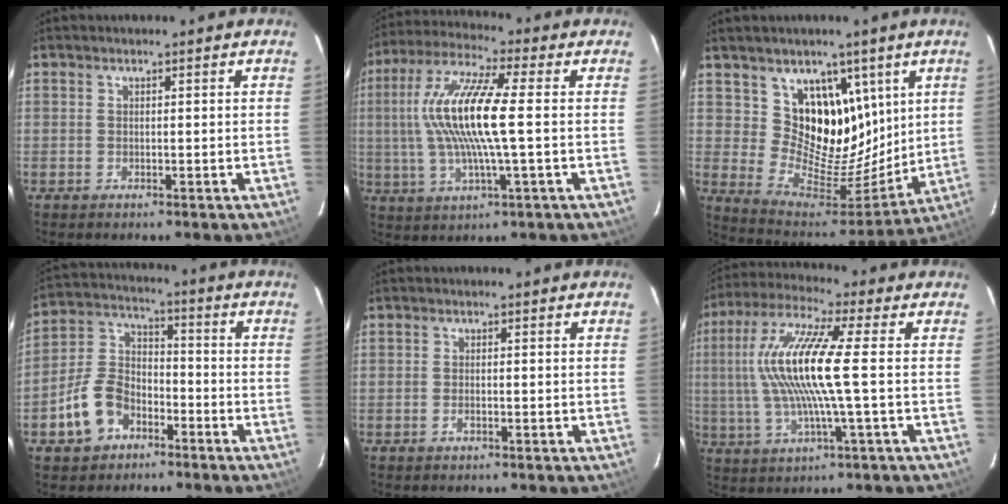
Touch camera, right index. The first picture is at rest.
{"total": 14.5, "force": [0.4, 1.7, 14.4], "torque": [-0.283, 0.007, 0.004]}
{"total": 15.6, "force": [7.8, 11.7, 6.9], "torque": [-0.114, -0.027, 0.151]}
{"total": 10.6, "force": [-5.6, 7.3, 5.2], "torque": [-0.121, 0.030, -0.095]}
{"total": 1.0, "force": [-0.5, 0.5, 0.8], "torque": [-0.017, 0.000, -0.008]}
{"total": 13.9, "force": [0.4, 0.8, 13.9], "torque": [-0.275, 0.006, 0.005]}